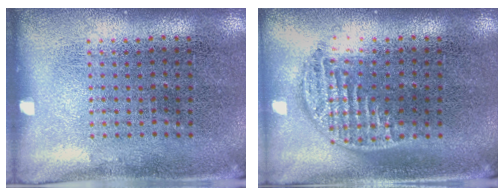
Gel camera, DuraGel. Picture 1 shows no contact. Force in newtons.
{"total": 1.3, "press": 1.1, "slide": 0.7}